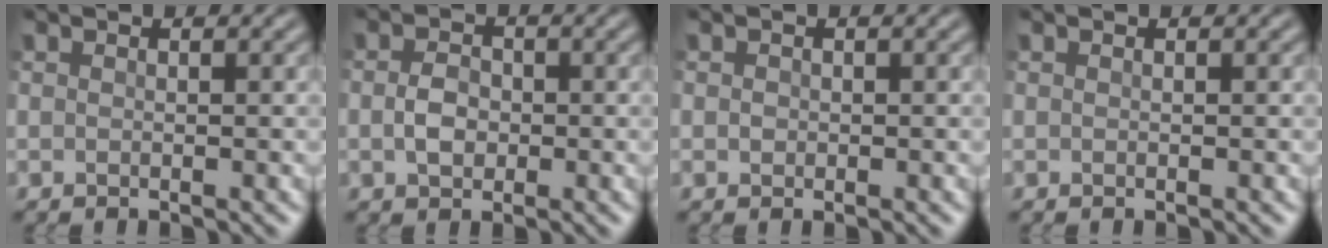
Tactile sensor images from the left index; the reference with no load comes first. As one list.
[{"total": 2.5, "force": [-0.3, 1.8, 1.6], "torque": [-0.034, 0.001, -0.010]}, {"total": 0.6, "force": [0.0, 0.6, 0.2], "torque": [-0.003, -0.002, -0.002]}, {"total": 0.0}]